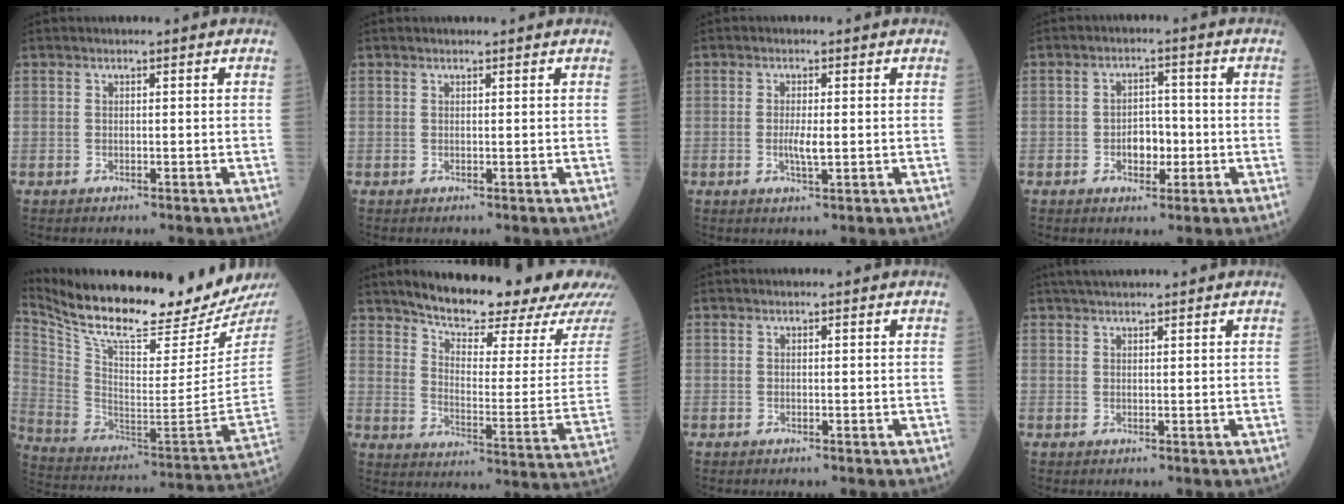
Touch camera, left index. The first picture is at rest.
{"total": 1.3, "force": [1.2, 0.1, 0.4], "torque": [-0.008, 0.009, 0.019]}
{"total": 2.4, "force": [-0.1, 0.4, 2.4], "torque": [-0.052, -0.004, 0.000]}
{"total": 4.1, "force": [-1.0, 2.5, 3.1], "torque": [-0.047, 0.008, -0.015]}
{"total": 26.4, "force": [23.1, 1.5, 12.7], "torque": [-0.244, -0.084, 0.357]}
{"total": 20.2, "force": [17.7, 2.9, 9.3], "torque": [-0.135, -0.043, 0.230]}
{"total": 0.0}
{"total": 4.7, "force": [4.1, 0.2, 2.3], "torque": [-0.033, 0.032, 0.072]}